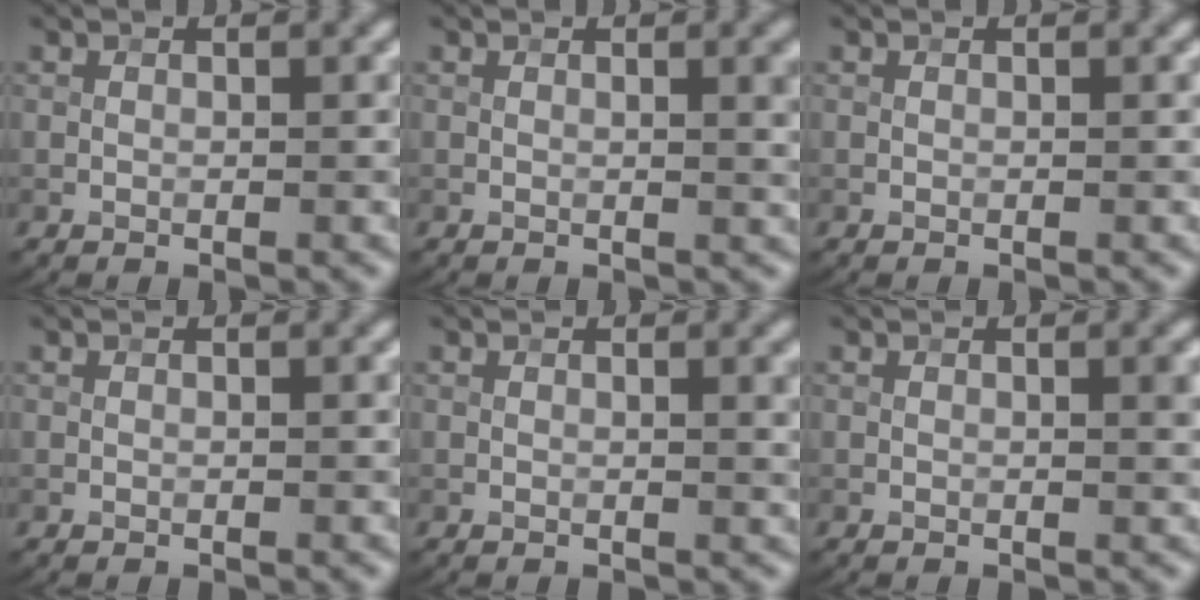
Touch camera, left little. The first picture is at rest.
{"total": 2.6, "force": [0.6, 0.7, 2.5], "torque": [-0.024, 0.005, 0.005]}
{"total": 0.0}
{"total": 0.0}
{"total": 1.9, "force": [0.5, 0.5, 1.8], "torque": [-0.017, 0.005, 0.005]}
{"total": 1.0, "force": [0.2, 0.1, 0.9], "torque": [-0.012, 0.000, 0.002]}